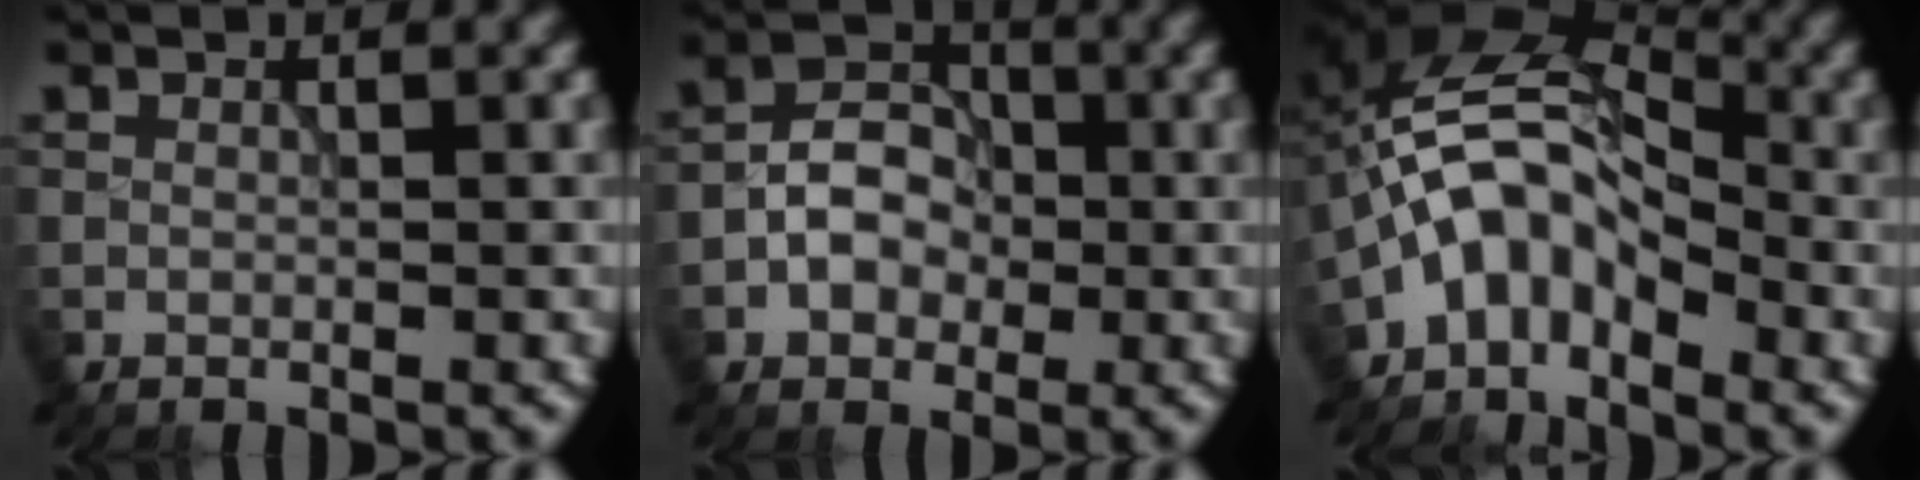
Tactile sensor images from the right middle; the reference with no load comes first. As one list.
[{"total": 4.3, "force": [-1.1, 3.3, 2.6], "torque": [-0.033, 0.008, -0.022]}, {"total": 6.6, "force": [-3.2, 4.0, 4.2], "torque": [-0.072, 0.018, -0.070]}]